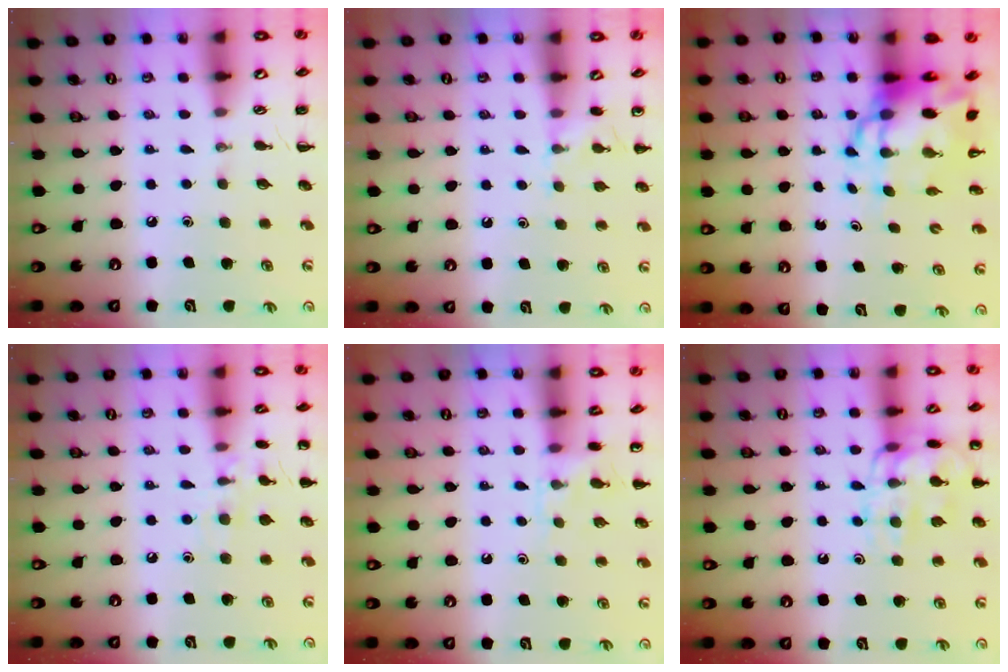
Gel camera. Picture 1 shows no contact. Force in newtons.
{"total": 6.3, "press": 5.9, "slide": 2.1}
{"total": 9.5, "press": 9.2, "slide": 2.4}
{"total": 8.6, "press": 8.3, "slide": 2.1}
{"total": 5.3, "press": 4.9, "slide": 2.1}
{"total": 14.0, "press": 14.0, "slide": 1.2}